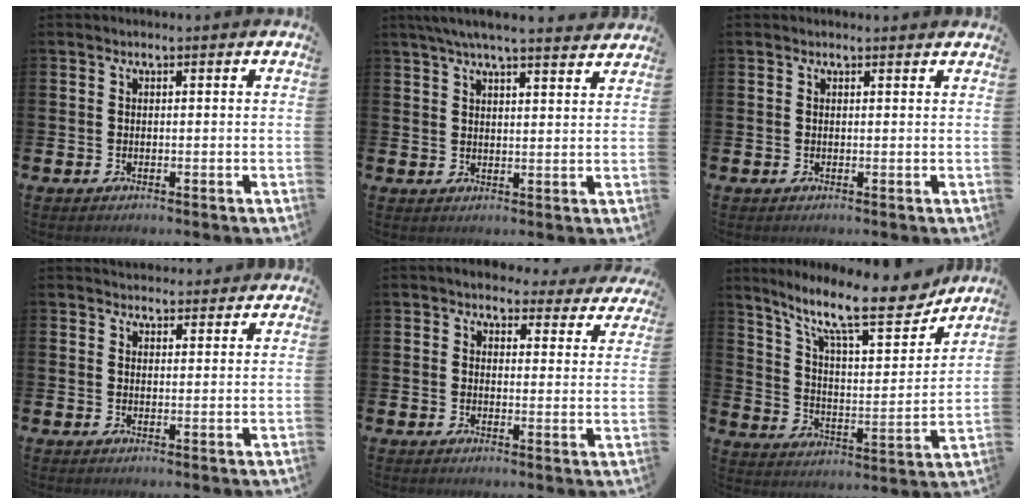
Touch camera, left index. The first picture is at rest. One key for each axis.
{"total": 5.9, "fx": 5.5, "fy": 0.2, "fz": 2.3, "tx": -0.057, "ty": -0.016, "tz": 0.099}
{"total": 0.6, "fx": 0.5, "fy": 0.0, "fz": 0.1, "tx": 0.005, "ty": -0.003, "tz": 0.009}
{"total": 3.1, "fx": 3.0, "fy": 0.9, "fz": -0.2, "tx": 0.005, "ty": -0.014, "tz": 0.054}
{"total": 4.1, "fx": 3.8, "fy": 1.7, "fz": 0.4, "tx": -0.015, "ty": -0.021, "tz": 0.065}
{"total": 14.8, "fx": 11.5, "fy": 3.5, "fz": 8.5, "tx": -0.168, "ty": -0.067, "tz": 0.192}